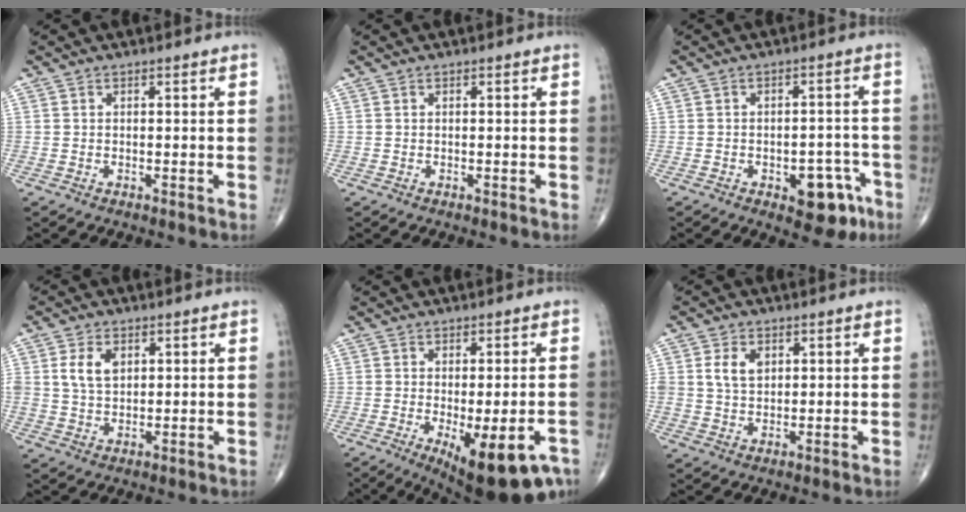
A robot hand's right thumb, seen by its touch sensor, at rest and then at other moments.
{"total": 0.0}
{"total": 9.0, "force": [-4.3, 4.7, 6.4], "torque": [-0.048, 0.033, -0.047]}
{"total": 5.7, "force": [1.7, 3.7, 3.9], "torque": [-0.064, -0.004, 0.035]}
{"total": 14.9, "force": [-7.1, 5.4, 11.9], "torque": [-0.129, -0.001, -0.088]}
{"total": 4.9, "force": [1.5, 3.4, 3.3], "torque": [-0.048, -0.003, 0.032]}